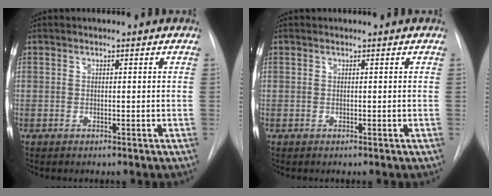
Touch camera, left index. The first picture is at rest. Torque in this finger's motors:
{"motor_torque": [0.00, 0.00, 0.00, 0.00]}